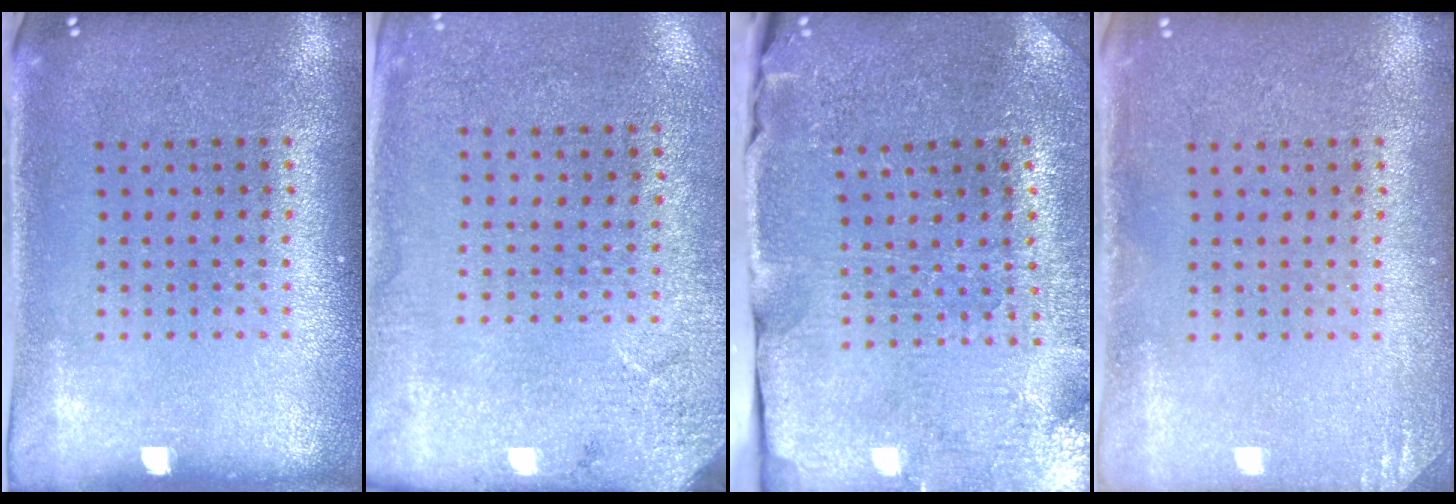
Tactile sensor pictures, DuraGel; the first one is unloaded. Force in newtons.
{"total": 2.7, "press": 2.2, "slide": 1.6}
{"total": 3.7, "press": 3.6, "slide": 0.6}
{"total": 1.3, "press": 1.3, "slide": 0.1}